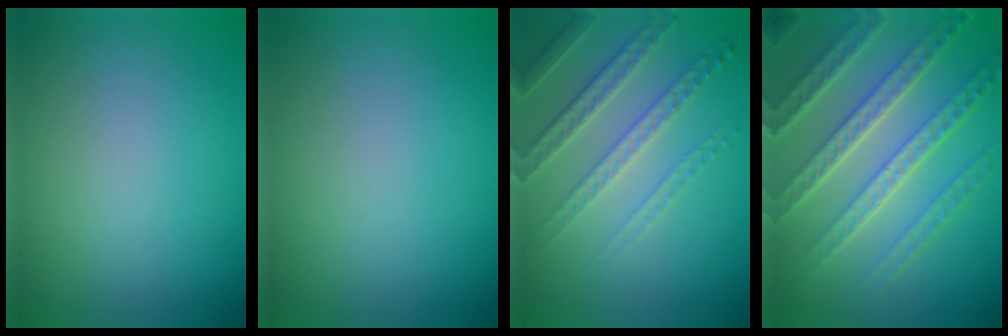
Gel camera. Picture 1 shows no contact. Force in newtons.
{"total": 0.0}
{"total": 4.6, "press": 3.4, "slide": 3.2}
{"total": 7.9, "press": 5.6, "slide": 5.6}